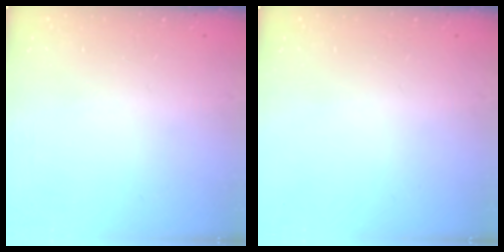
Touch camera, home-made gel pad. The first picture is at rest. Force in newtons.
{"total": 0.0}